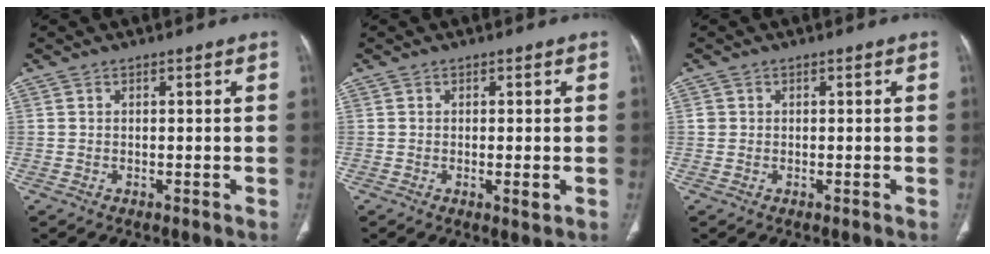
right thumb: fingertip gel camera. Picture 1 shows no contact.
{"total": 1.9, "force": [-0.4, 0.4, 1.8], "torque": [-0.034, -0.008, -0.007]}
{"total": 0.8, "force": [0.1, 0.8, 0.0], "torque": [0.006, 0.004, 0.003]}